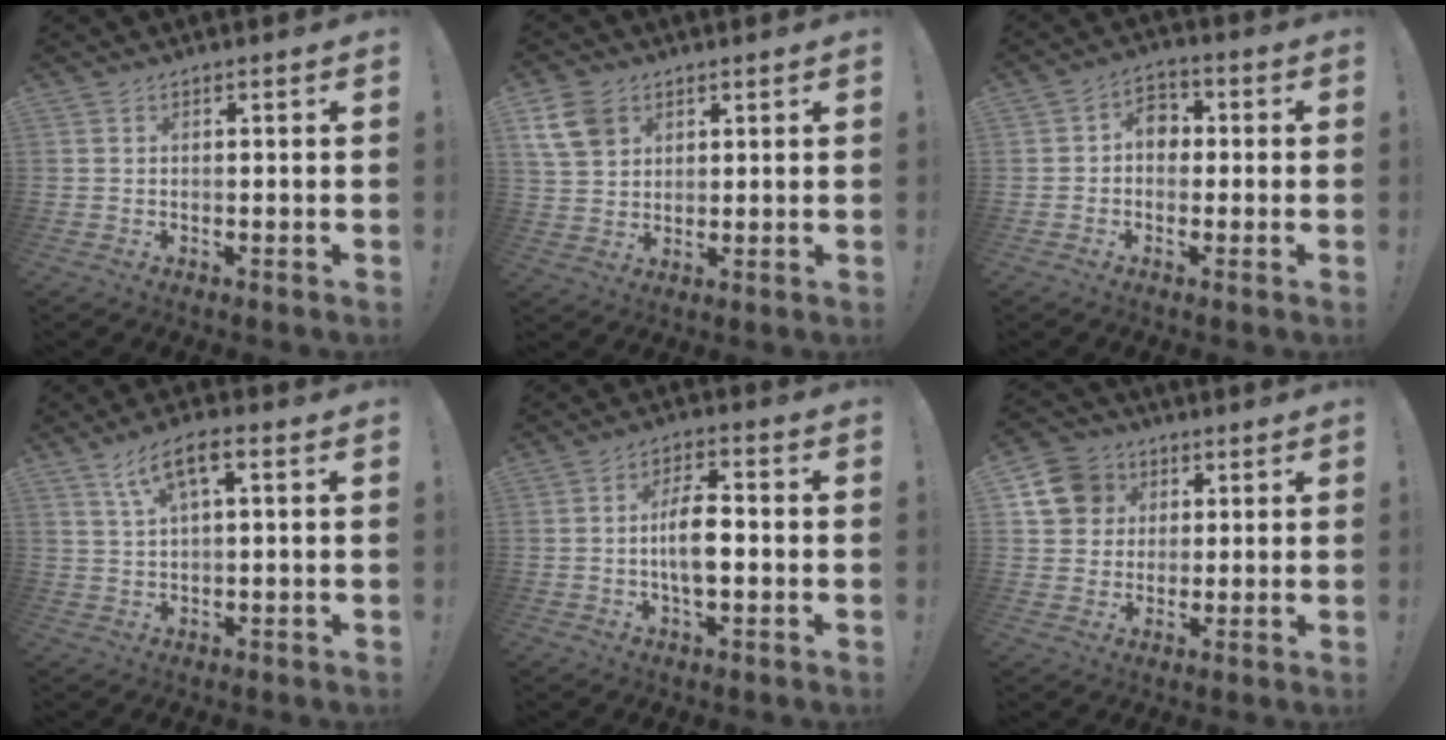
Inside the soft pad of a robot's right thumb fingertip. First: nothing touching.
{"total": 9.6, "force": [4.6, 7.1, 4.5], "torque": [-0.078, -0.014, 0.094]}
{"total": 6.5, "force": [0.1, 5.1, 4.0], "torque": [-0.062, 0.013, 0.003]}
{"total": 7.5, "force": [3.0, 2.5, 6.4], "torque": [-0.114, -0.002, 0.053]}
{"total": 9.4, "force": [-1.1, 5.2, 7.7], "torque": [-0.138, 0.007, -0.021]}
{"total": 11.7, "force": [3.9, 10.3, 3.8], "torque": [-0.052, -0.008, 0.082]}